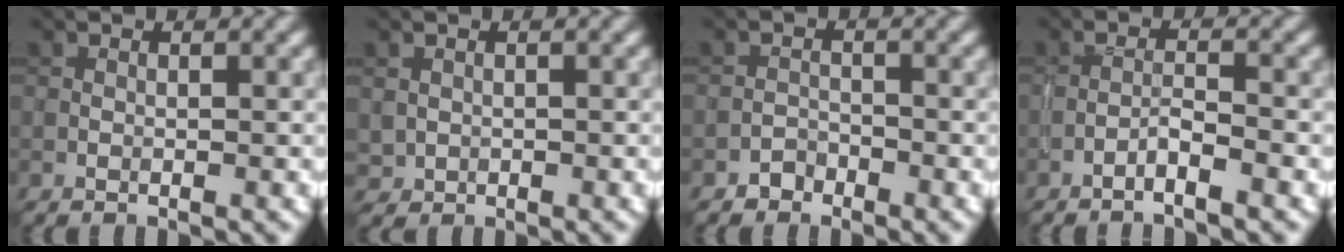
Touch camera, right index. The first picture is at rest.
{"total": 0.9, "force": [0.2, 0.9, 0.2], "torque": [-0.002, -0.004, 0.007]}
{"total": 1.4, "force": [-1.2, 0.8, 0.0], "torque": [0.007, 0.007, -0.021]}
{"total": 1.7, "force": [-1.2, 0.0, 1.2], "torque": [-0.021, 0.008, -0.028]}